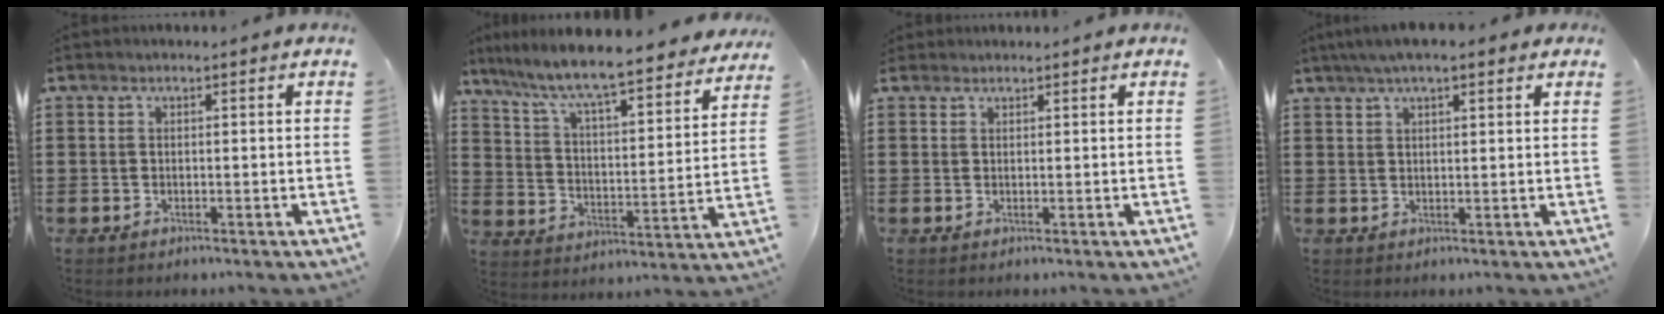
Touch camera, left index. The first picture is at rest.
{"total": 7.7, "force": [7.0, 0.1, 3.4], "torque": [-0.095, -0.054, 0.113]}
{"total": 0.9, "force": [0.8, 0.4, 0.0], "torque": [-0.003, 0.002, 0.016]}
{"total": 4.0, "force": [2.7, 1.0, 2.7], "torque": [-0.058, 0.007, 0.048]}